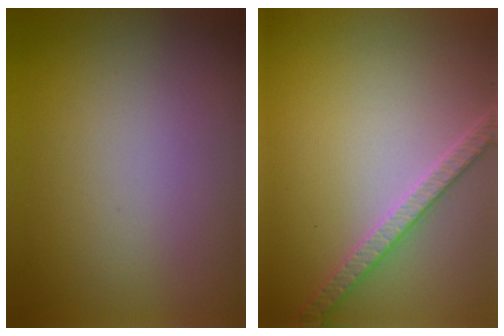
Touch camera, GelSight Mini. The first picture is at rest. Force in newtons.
{"total": 2.7, "press": 2.7, "slide": 0.3}